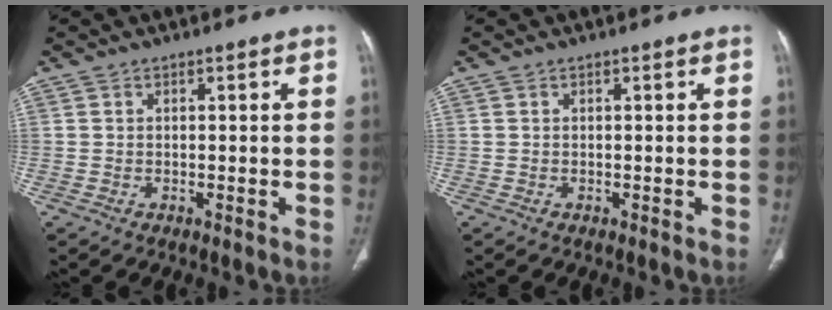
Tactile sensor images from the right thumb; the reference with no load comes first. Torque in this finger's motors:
{"motor_torque": [-0.05, 0.01, -0.03, 0.00, 0.00]}